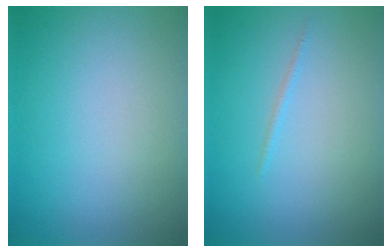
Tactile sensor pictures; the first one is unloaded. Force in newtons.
{"total": 0.6, "press": 0.6, "slide": 0.1}